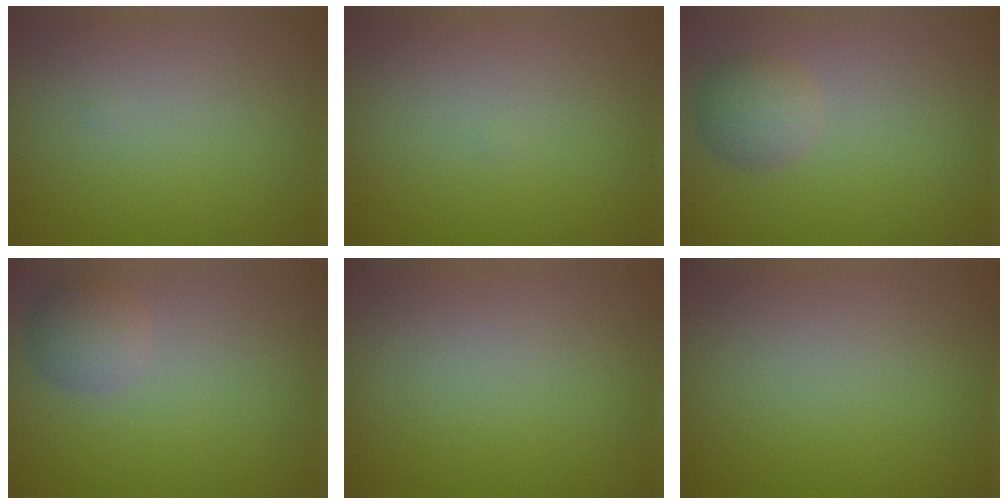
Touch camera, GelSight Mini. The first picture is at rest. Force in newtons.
{"total": 0.0}
{"total": 2.4, "press": 2.4, "slide": 0.0}
{"total": 2.3, "press": 2.3, "slide": 0.2}
{"total": 0.0}
{"total": 0.0}